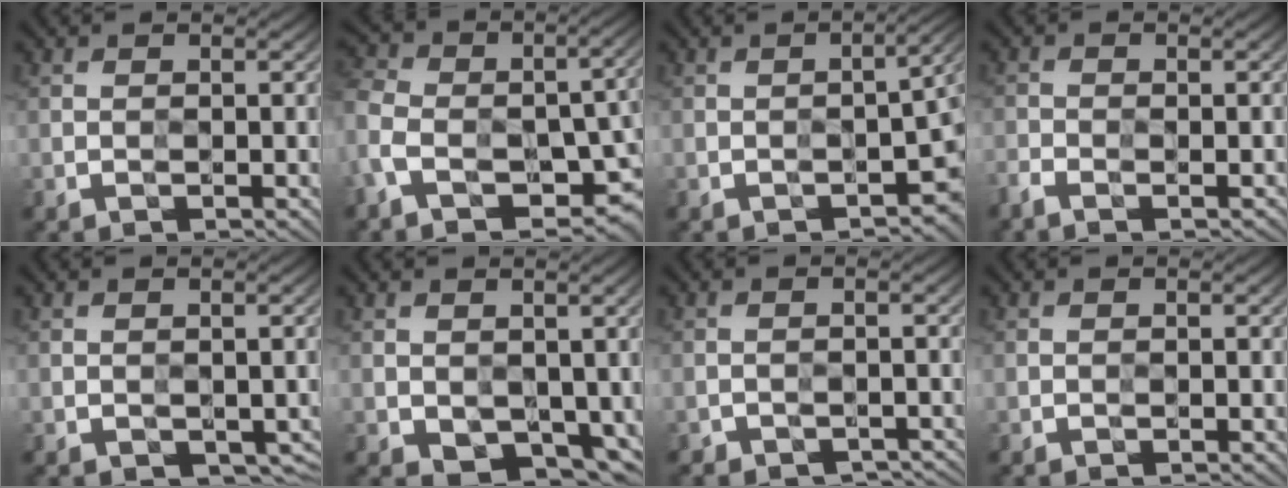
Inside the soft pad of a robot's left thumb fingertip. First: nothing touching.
{"total": 12.8, "force": [-5.1, 7.8, 8.7], "torque": [-0.183, -0.028, -0.090]}
{"total": 4.9, "force": [-2.4, 1.4, 4.0], "torque": [-0.046, 0.000, -0.028]}
{"total": 2.4, "force": [-2.1, 0.7, 1.1], "torque": [-0.024, -0.009, -0.045]}
{"total": 3.0, "force": [-0.8, 1.9, 2.2], "torque": [-0.034, -0.015, -0.005]}
{"total": 4.7, "force": [0.0, 3.2, 3.5], "torque": [-0.070, -0.020, 0.007]}
{"total": 2.8, "force": [-2.4, 1.4, 0.6], "torque": [-0.011, 0.003, -0.029]}
{"total": 0.0}